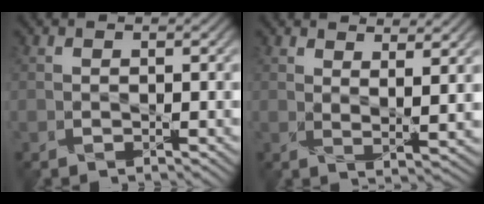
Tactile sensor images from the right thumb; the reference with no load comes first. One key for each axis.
{"total": 3.8, "fx": 3.2, "fy": 0.4, "fz": 2.0, "tx": -0.040, "ty": 0.001, "tz": 0.063}